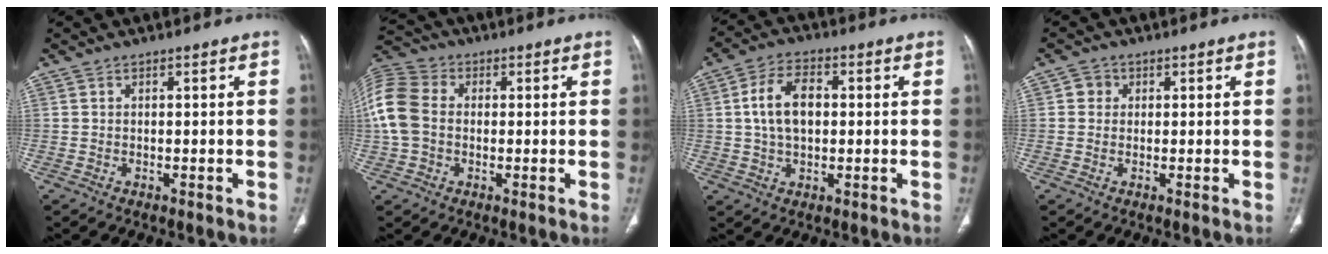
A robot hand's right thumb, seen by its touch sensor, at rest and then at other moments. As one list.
[{"total": 11.3, "force": [0.2, 8.7, 7.1], "torque": [-0.160, 0.027, -0.003]}, {"total": 9.0, "force": [0.9, 5.6, 7.0], "torque": [-0.116, 0.013, 0.015]}, {"total": 2.1, "force": [0.4, 1.9, 0.6], "torque": [0.003, 0.003, 0.001]}]